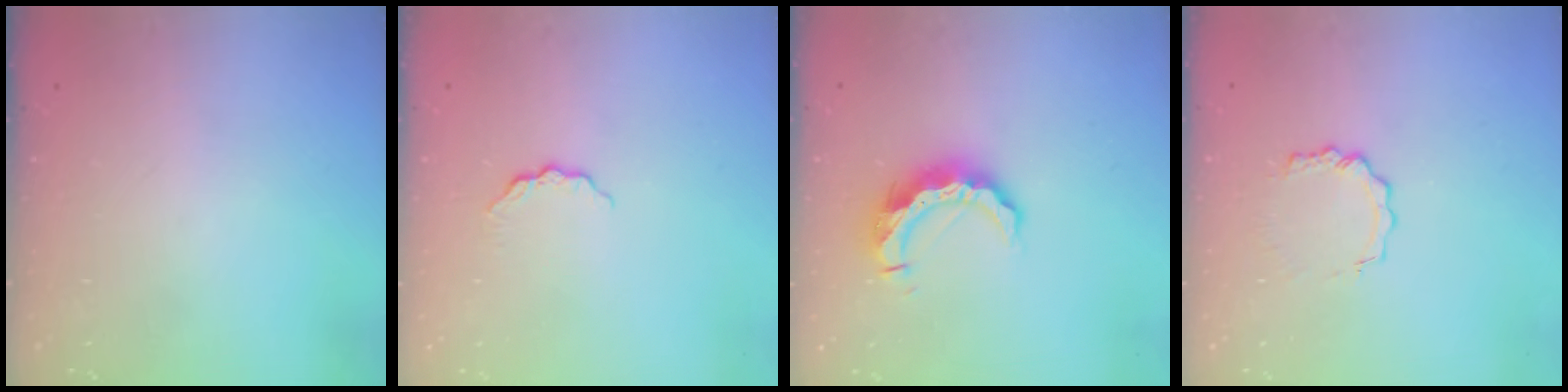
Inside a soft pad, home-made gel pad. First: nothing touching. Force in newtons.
{"total": 5.5, "press": 5.4, "slide": 0.6}
{"total": 10.0, "press": 10.0, "slide": 0.6}
{"total": 5.7, "press": 5.7, "slide": 0.4}